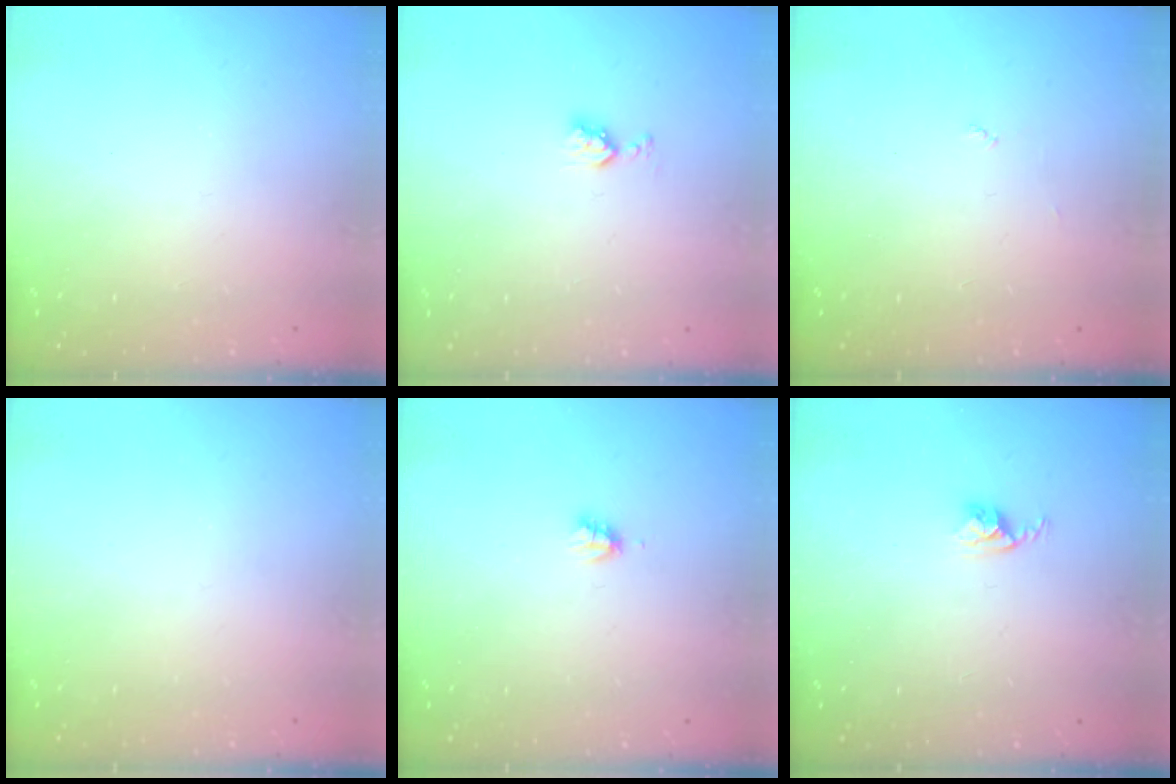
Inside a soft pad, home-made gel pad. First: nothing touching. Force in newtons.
{"total": 4.4, "press": 4.3, "slide": 0.7}
{"total": 3.0, "press": 3.0, "slide": 0.2}
{"total": 0.0}
{"total": 2.2, "press": 2.2, "slide": 0.3}
{"total": 2.5, "press": 2.5, "slide": 0.4}